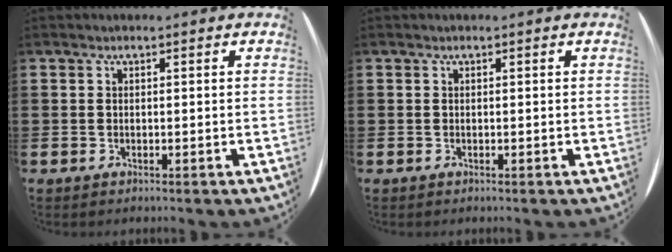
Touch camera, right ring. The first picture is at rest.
{"total": 0.0}